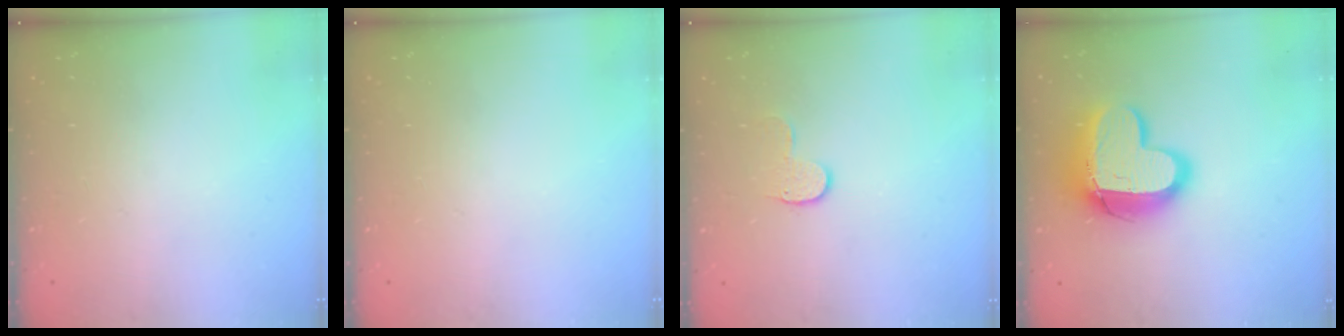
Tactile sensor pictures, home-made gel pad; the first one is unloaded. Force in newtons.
{"total": 0.0}
{"total": 6.0, "press": 6.0, "slide": 0.6}
{"total": 16.2, "press": 16.2, "slide": 1.4}